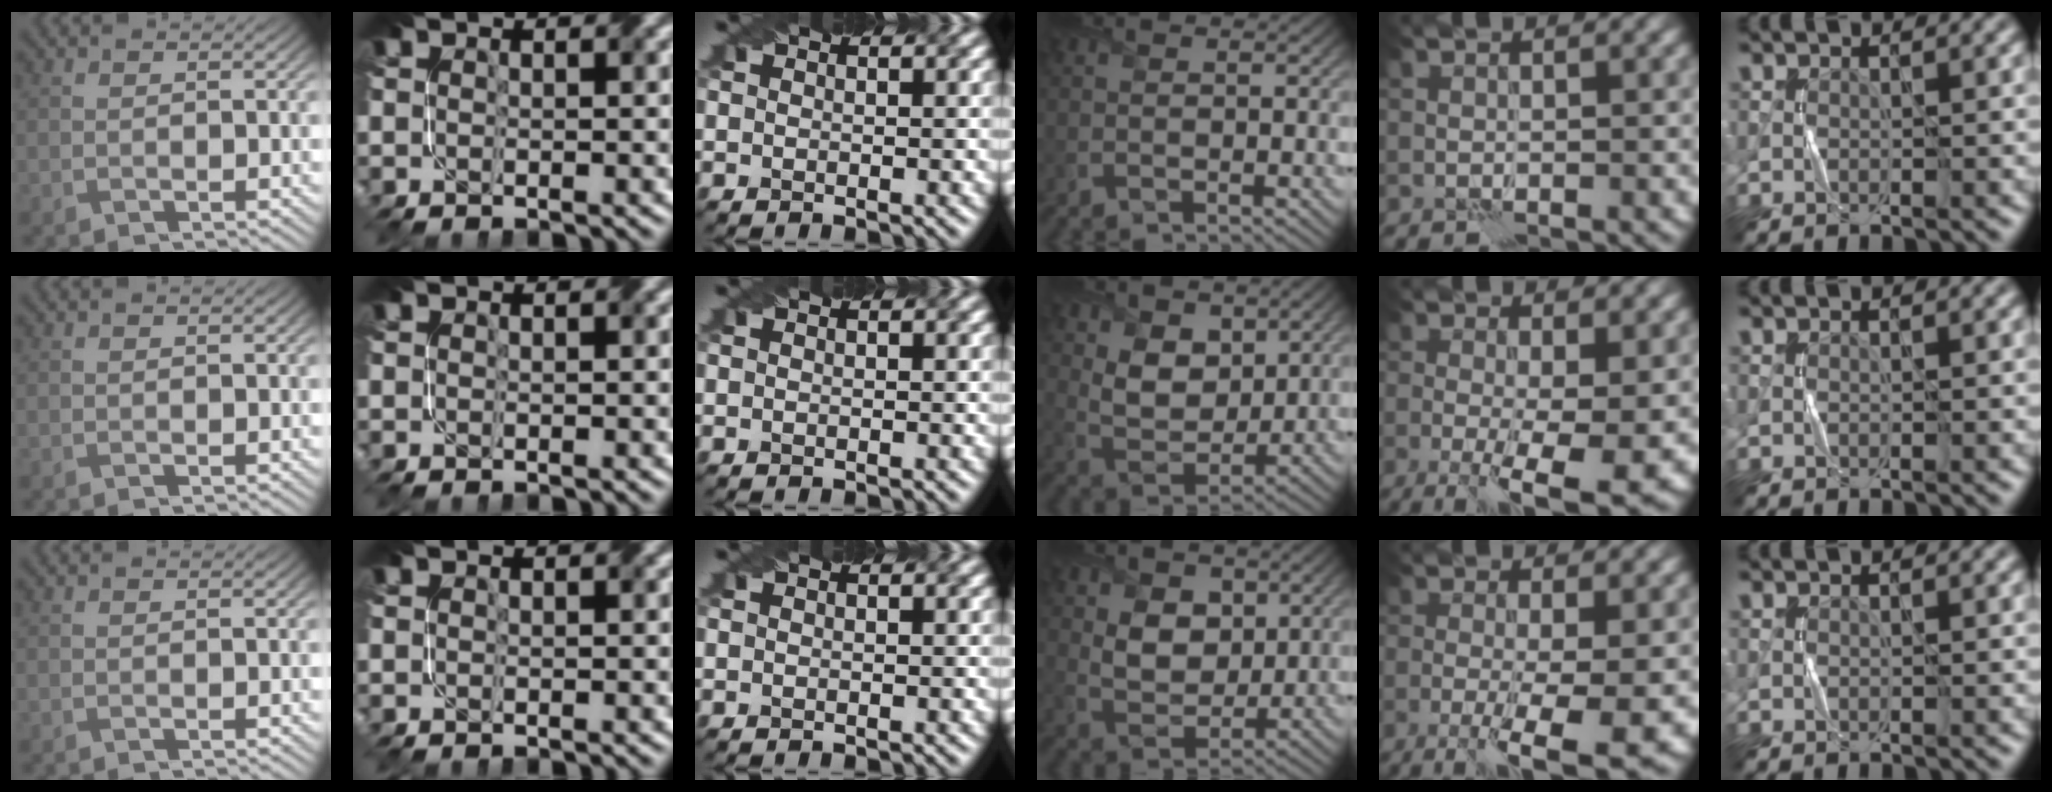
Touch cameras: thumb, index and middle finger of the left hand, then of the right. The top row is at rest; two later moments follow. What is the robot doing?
{"motion": "fold", "object": "napkin"}